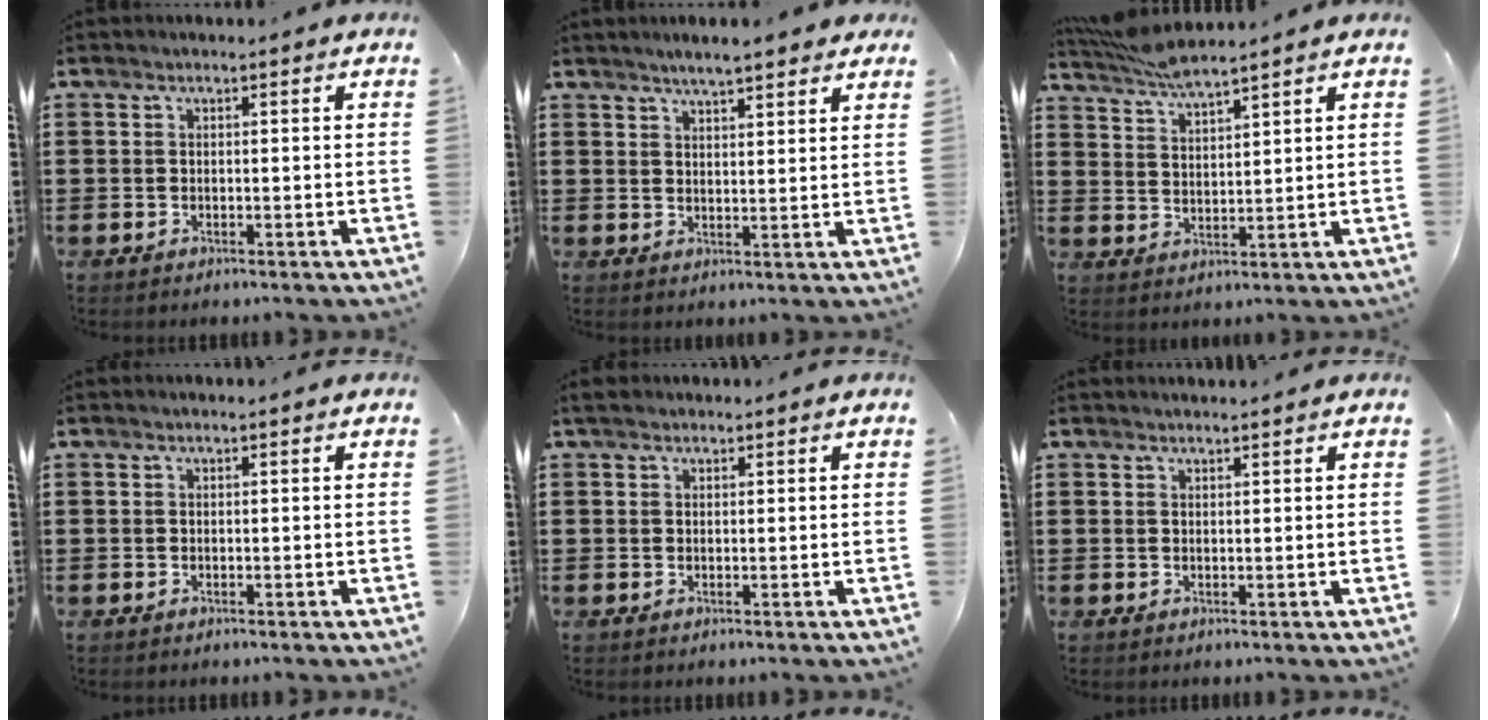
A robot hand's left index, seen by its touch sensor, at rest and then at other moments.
{"total": 3.5, "force": [3.3, 0.2, 1.3], "torque": [-0.034, -0.003, 0.058]}
{"total": 5.0, "force": [4.7, 0.0, 1.7], "torque": [-0.047, -0.015, 0.086]}
{"total": 0.0}
{"total": 1.0, "force": [0.8, 0.6, 0.4], "torque": [-0.011, 0.005, 0.014]}
{"total": 0.9, "force": [0.9, -0.1, 0.2], "torque": [-0.005, -0.002, 0.018]}